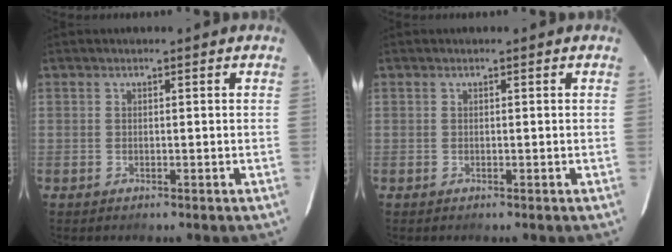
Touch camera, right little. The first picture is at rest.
{"total": 0.0}